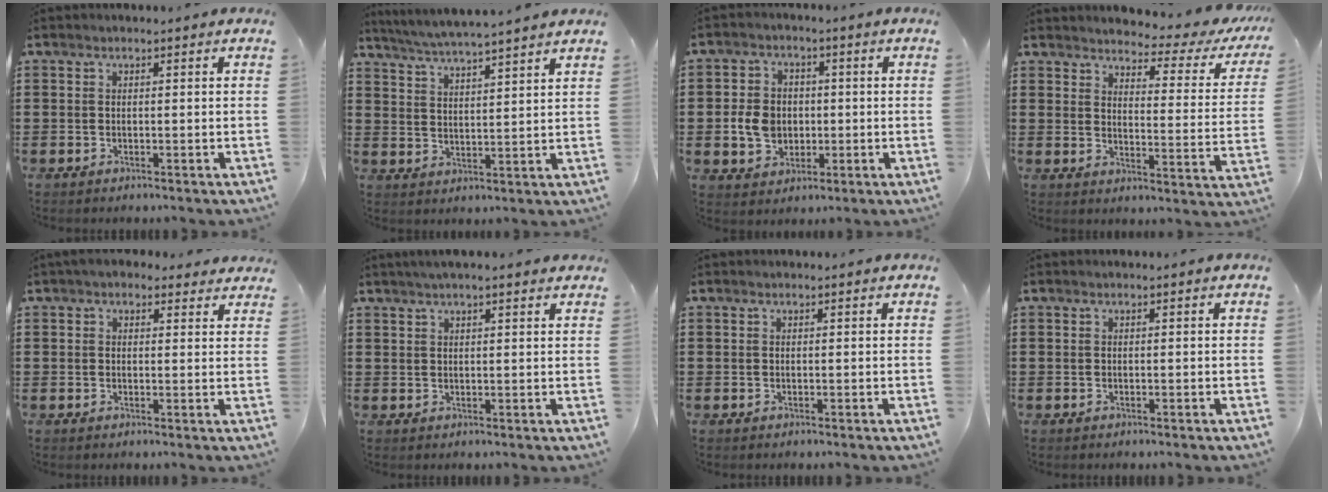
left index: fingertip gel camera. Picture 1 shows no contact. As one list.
[{"total": 4.3, "force": [4.1, -0.8, 1.0], "torque": [-0.036, -0.025, 0.070]}, {"total": 6.1, "force": [-0.6, 5.0, 3.4], "torque": [-0.079, 0.005, -0.015]}, {"total": 3.3, "force": [3.0, 0.3, 1.3], "torque": [-0.039, -0.028, 0.042]}, {"total": 2.7, "force": [2.1, 1.5, 0.9], "torque": [-0.025, 0.003, 0.039]}, {"total": 2.5, "force": [2.1, 0.1, 1.4], "torque": [-0.030, 0.004, 0.038]}, {"total": 0.0}, {"total": 0.0}]